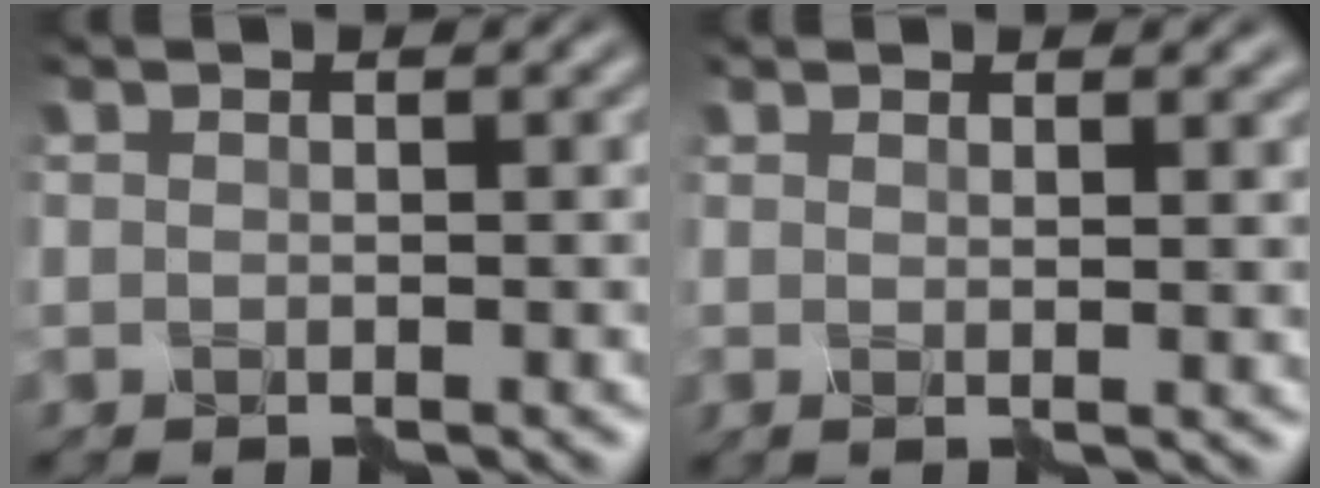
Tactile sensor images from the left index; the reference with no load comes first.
{"total": 2.4, "force": [1.5, 0.7, 1.8], "torque": [-0.008, 0.000, 0.017]}